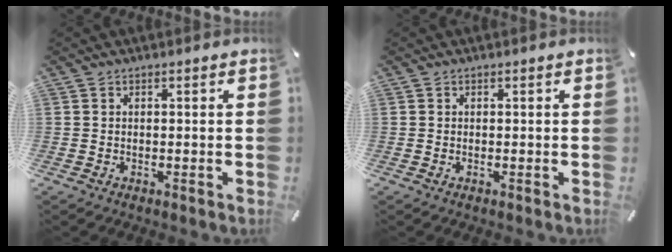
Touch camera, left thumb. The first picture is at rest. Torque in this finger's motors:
{"motor_torque": [0.20, 0.13, -0.02, -0.07, 0.00]}